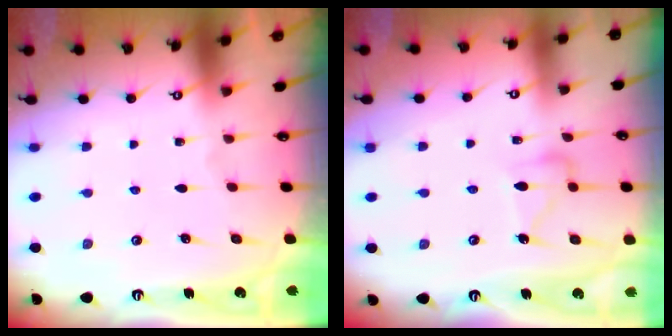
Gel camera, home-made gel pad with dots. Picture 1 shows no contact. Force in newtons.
{"total": 8.8, "press": 8.8, "slide": 0.7}